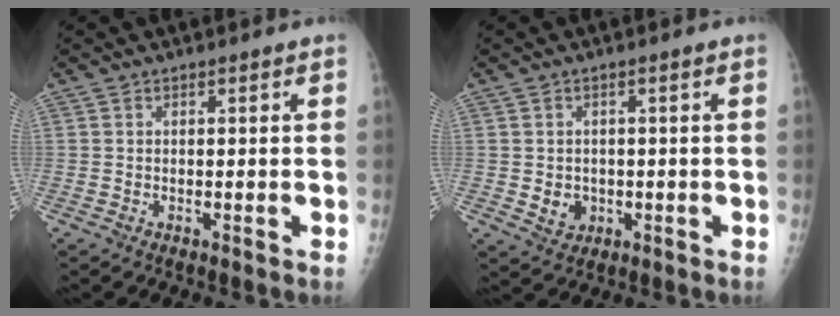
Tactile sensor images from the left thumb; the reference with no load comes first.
{"total": 3.5, "force": [-0.4, 3.1, 1.7], "torque": [-0.014, 0.000, 0.004]}